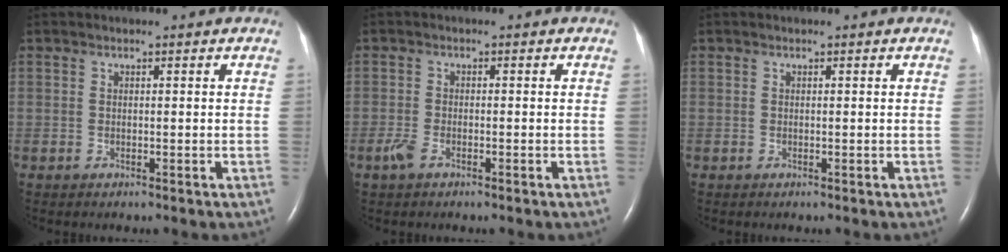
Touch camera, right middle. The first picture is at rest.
{"total": 2.1, "force": [-1.3, 0.8, 1.5], "torque": [-0.043, -0.003, -0.027]}
{"total": 0.0}